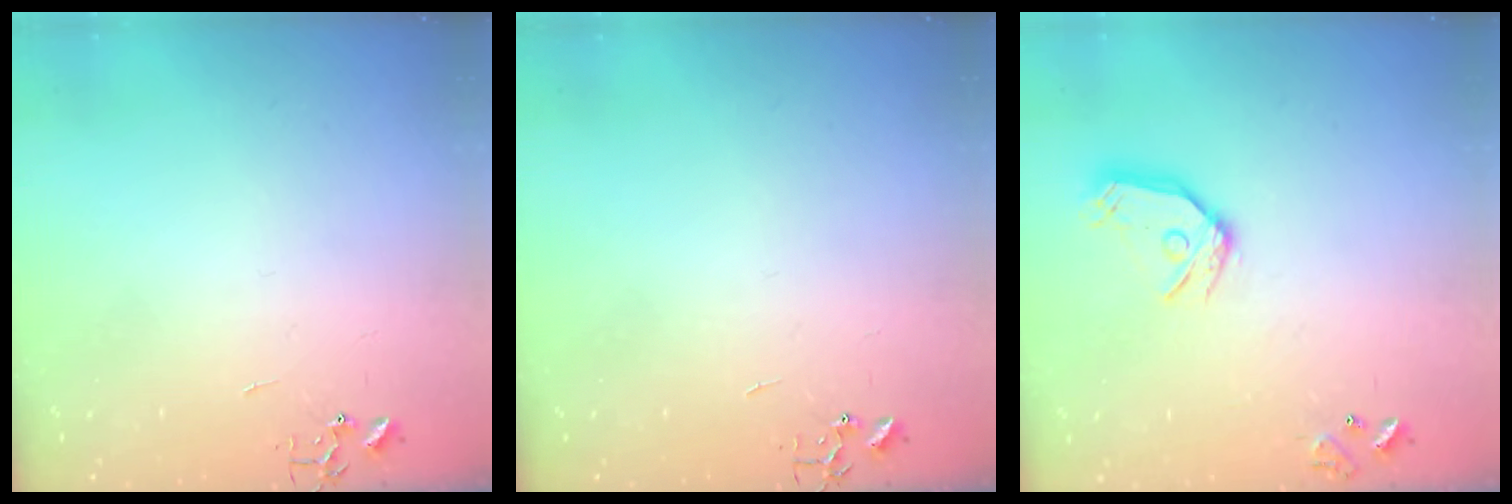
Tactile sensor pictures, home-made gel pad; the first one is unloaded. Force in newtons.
{"total": 0.0}
{"total": 12.3, "press": 12.2, "slide": 1.5}